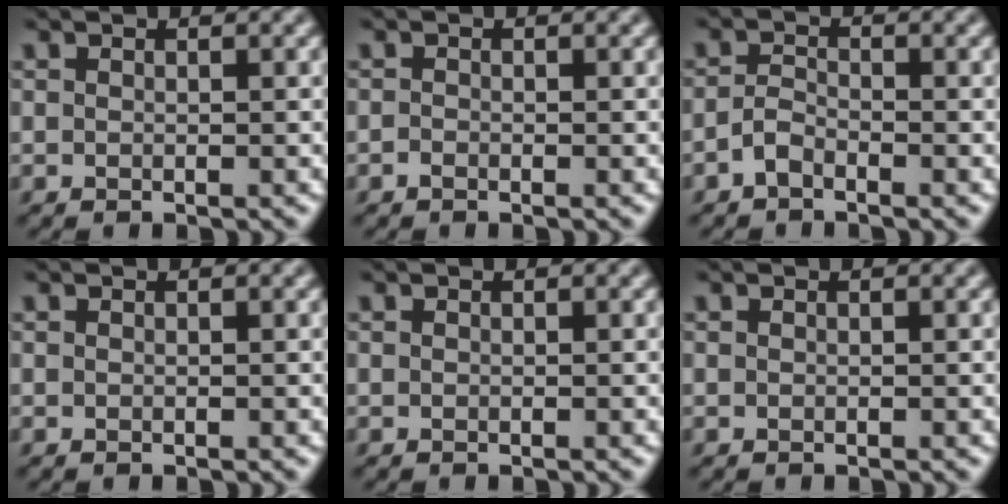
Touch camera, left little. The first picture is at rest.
{"total": 0.6, "force": [-0.5, 0.3, 0.2], "torque": [-0.002, 0.000, -0.011]}
{"total": 1.6, "force": [-1.2, 0.6, 0.8], "torque": [-0.018, 0.007, -0.028]}
{"total": 0.0}
{"total": 0.0}
{"total": 0.0}